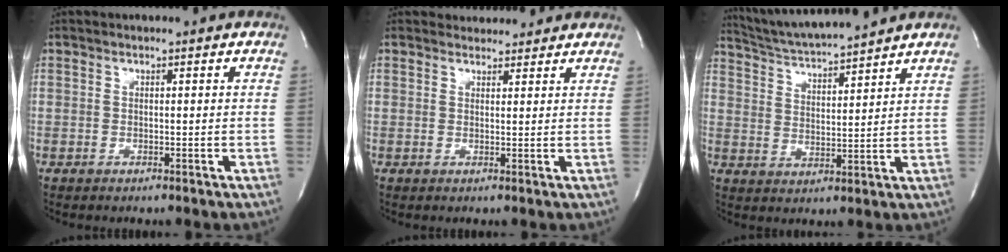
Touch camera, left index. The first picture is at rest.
{"total": 4.0, "force": [3.8, 1.3, 0.1], "torque": [-0.003, 0.013, 0.046]}
{"total": 11.0, "force": [10.3, -0.9, 3.6], "torque": [-0.073, 0.011, 0.178]}